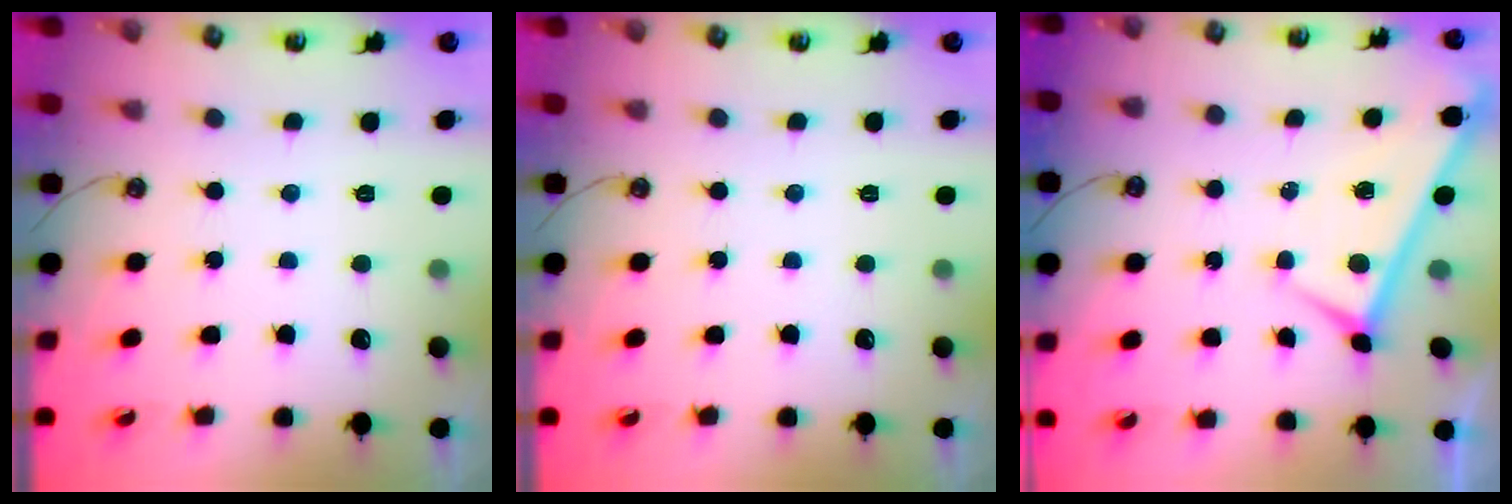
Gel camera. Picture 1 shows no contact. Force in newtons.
{"total": 0.0}
{"total": 1.4, "press": 1.3, "slide": 0.5}